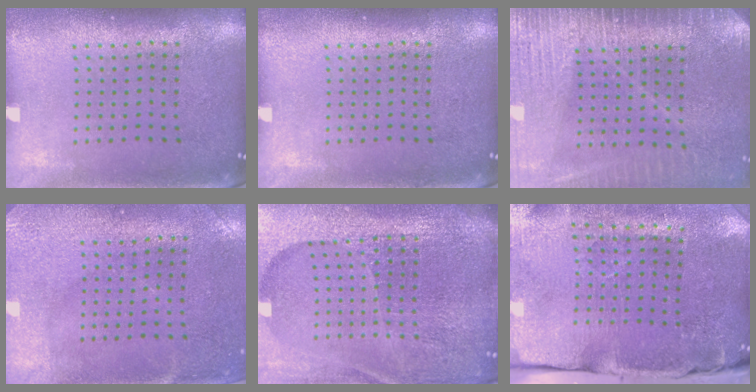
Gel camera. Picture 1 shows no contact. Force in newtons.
{"total": 0.0}
{"total": 3.7, "press": 3.3, "slide": 1.7}
{"total": 3.0, "press": 2.4, "slide": 1.8}
{"total": 6.5, "press": 5.7, "slide": 3.2}
{"total": 4.5, "press": 3.7, "slide": 2.5}